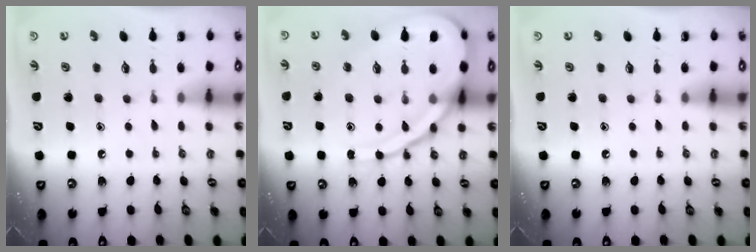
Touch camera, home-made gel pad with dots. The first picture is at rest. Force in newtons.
{"total": 15.6, "press": 15.4, "slide": 1.8}
{"total": 0.0}